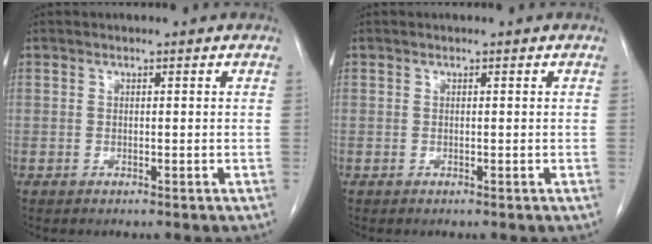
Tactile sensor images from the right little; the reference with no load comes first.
{"total": 0.0}